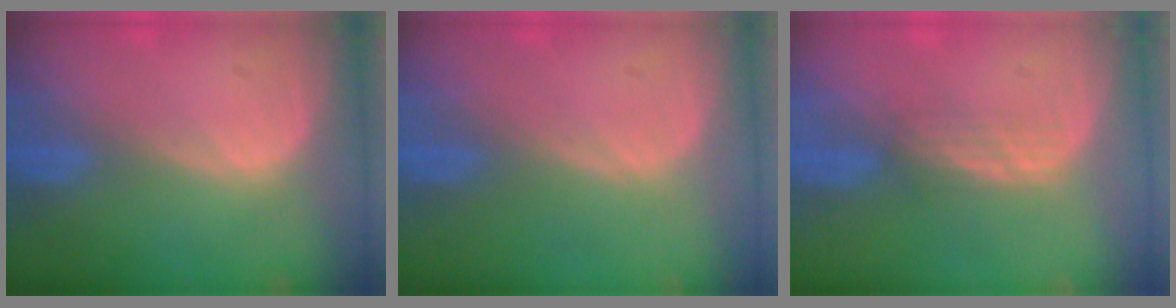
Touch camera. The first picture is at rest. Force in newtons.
{"total": 0.0}
{"total": 2.4, "press": 2.3, "slide": 0.5}